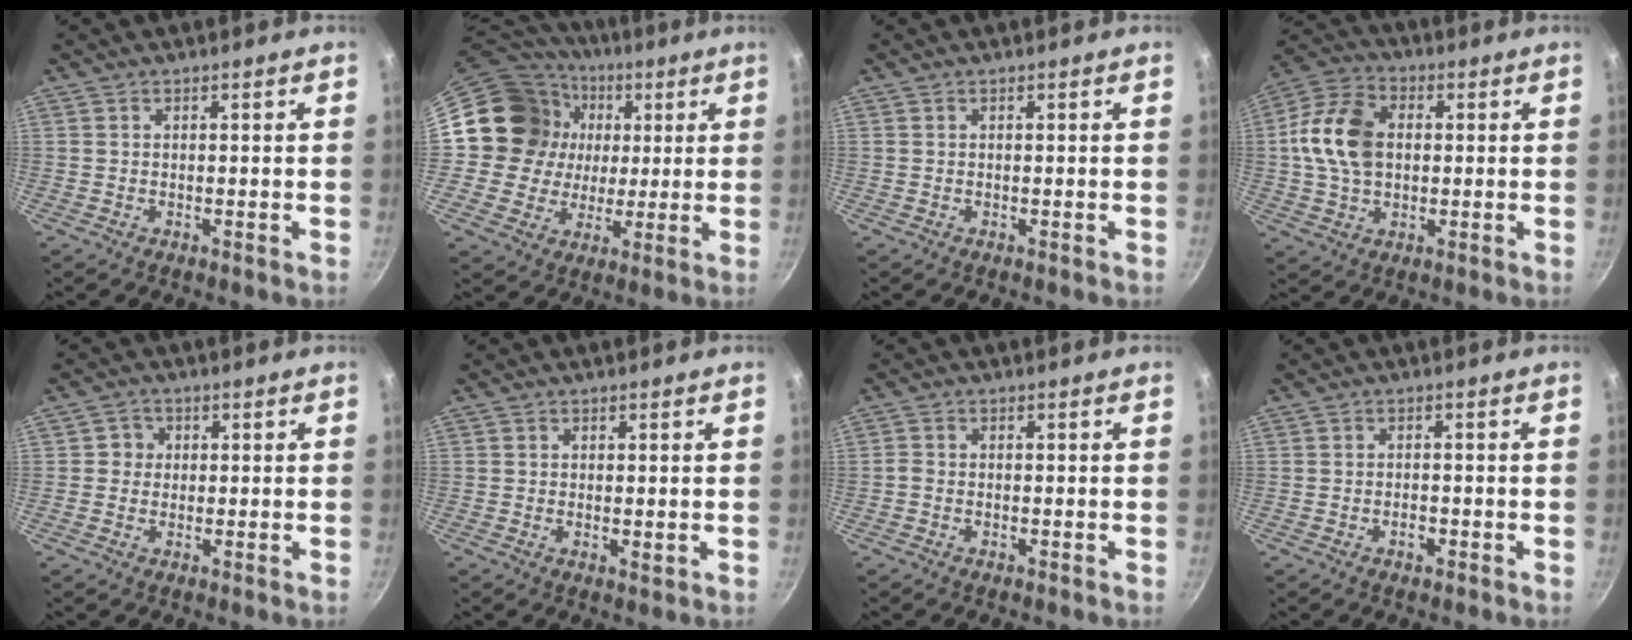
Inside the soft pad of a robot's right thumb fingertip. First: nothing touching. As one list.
[{"total": 17.4, "force": [2.7, 16.2, 5.7], "torque": [-0.082, 0.014, 0.042]}, {"total": 0.0}, {"total": 13.5, "force": [1.2, 9.5, 9.5], "torque": [-0.162, 0.015, 0.009]}, {"total": 2.8, "force": [0.3, 2.7, 0.5], "torque": [0.012, 0.003, -0.002]}, {"total": 1.3, "force": [0.1, 0.7, 1.1], "torque": [-0.019, -0.003, 0.000]}, {"total": 1.3, "force": [-0.8, 0.8, 0.7], "torque": [-0.022, 0.008, -0.020]}, {"total": 1.9, "force": [-0.9, 1.1, 1.2], "torque": [-0.016, 0.009, -0.016]}]